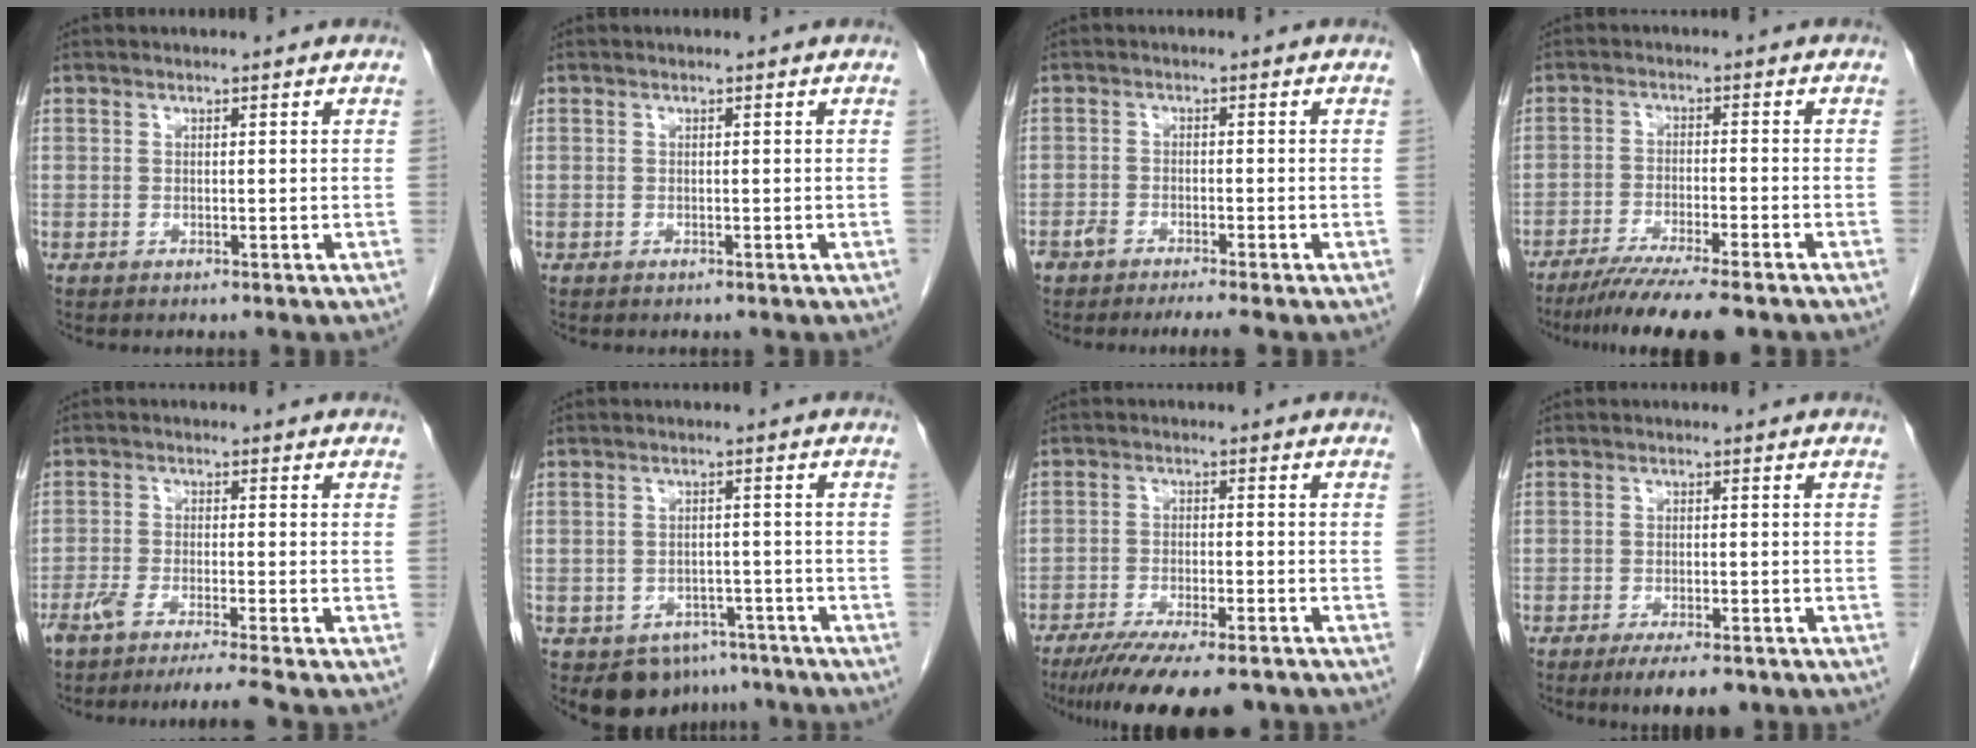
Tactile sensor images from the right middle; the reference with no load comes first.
{"total": 0.0}
{"total": 4.0, "force": [-3.3, 0.3, 2.3], "torque": [-0.038, -0.003, -0.054]}
{"total": 10.2, "force": [-8.4, 0.1, 5.9], "torque": [-0.085, -0.025, -0.133]}
{"total": 8.1, "force": [-6.8, -1.2, 4.3], "torque": [-0.055, -0.019, -0.109]}
{"total": 7.0, "force": [-5.1, 4.5, 1.4], "torque": [-0.004, 0.011, -0.067]}
{"total": 14.3, "force": [-11.3, 2.7, 8.3], "torque": [-0.124, -0.023, -0.174]}
{"total": 6.2, "force": [-4.5, 1.6, 3.9], "torque": [-0.055, -0.008, -0.063]}